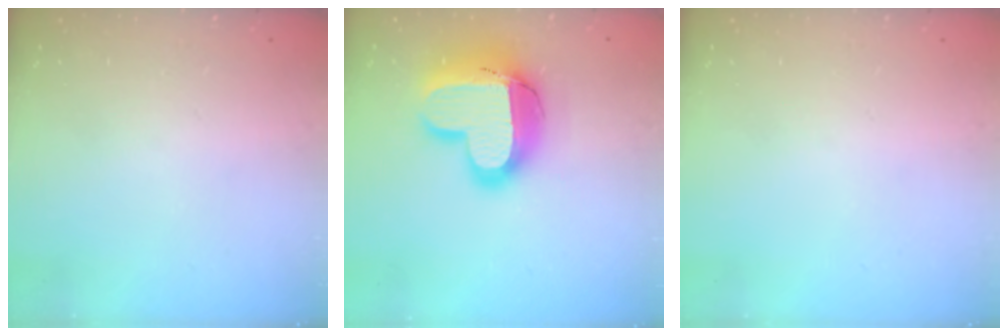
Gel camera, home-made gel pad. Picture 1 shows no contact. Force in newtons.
{"total": 18.9, "press": 18.9, "slide": 1.6}
{"total": 0.0}